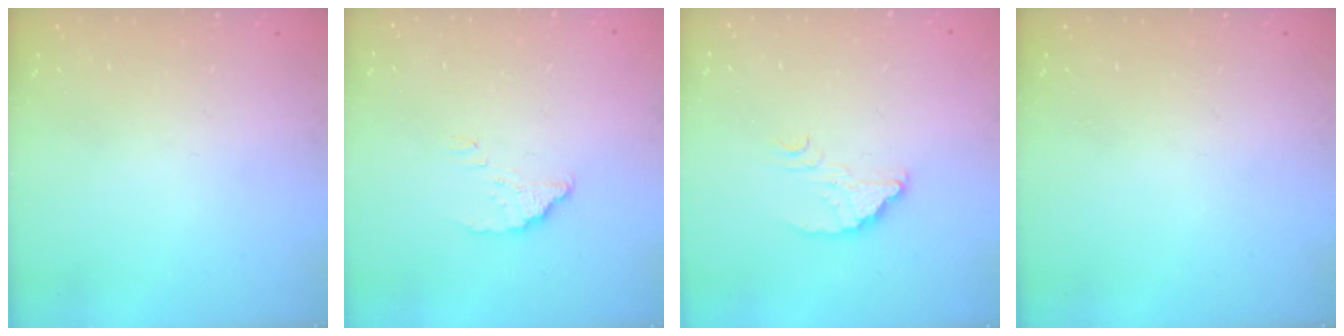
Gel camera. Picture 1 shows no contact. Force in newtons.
{"total": 3.3, "press": 3.3, "slide": 0.1}
{"total": 3.7, "press": 3.7, "slide": 0.1}
{"total": 0.0}